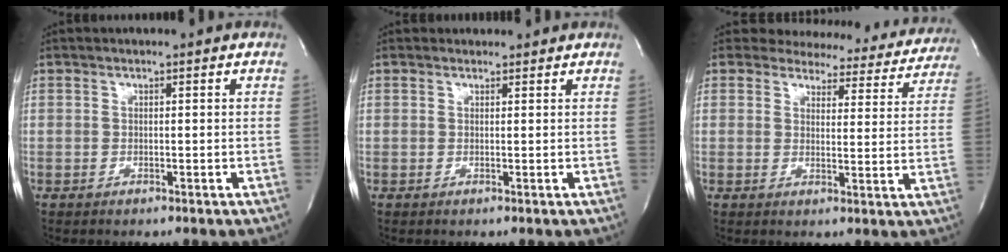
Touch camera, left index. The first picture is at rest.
{"total": 1.2, "force": [1.0, 0.5, -0.3], "torque": [-0.010, 0.003, 0.014]}
{"total": 17.5, "force": [16.3, 5.7, 2.8], "torque": [-0.014, -0.046, 0.165]}